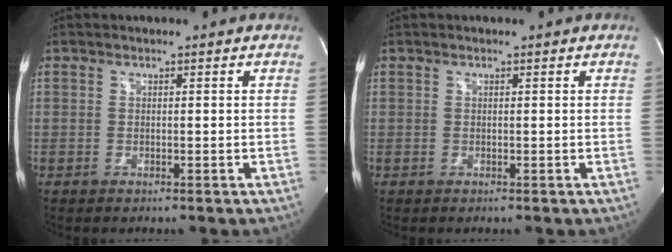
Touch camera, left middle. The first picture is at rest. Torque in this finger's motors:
{"motor_torque": [0.00, 0.00, 0.00, 0.01]}